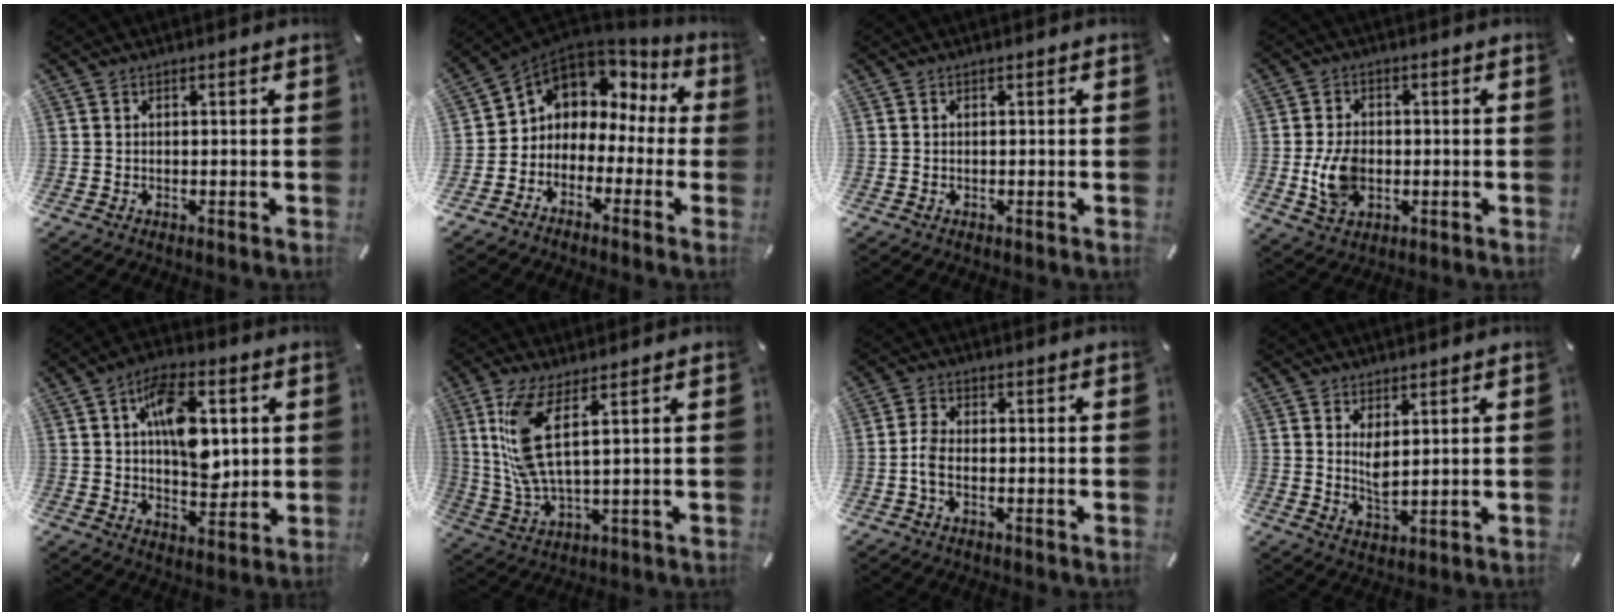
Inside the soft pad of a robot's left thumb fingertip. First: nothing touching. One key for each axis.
{"total": 5.5, "fx": 1.5, "fy": 5.3, "fz": 0.4, "tx": -0.023, "ty": -0.029, "tz": 0.031}
{"total": 0.0}
{"total": 8.5, "fx": -1.2, "fy": 6.1, "fz": 5.7, "tx": -0.112, "ty": 0.001, "tz": -0.022}
{"total": 14.3, "fx": 2.9, "fy": 8.5, "fz": 11.1, "tx": -0.158, "ty": -0.001, "tz": 0.048}
{"total": 12.3, "fx": 3.9, "fy": 3.2, "fz": 11.2, "tx": -0.248, "ty": -0.015, "tz": 0.068}
{"total": 3.8, "fx": -1.0, "fy": 1.9, "fz": 3.2, "tx": -0.066, "ty": 0.007, "tz": -0.020}
{"total": 4.4, "fx": 2.3, "fy": 1.6, "fz": 3.4, "tx": -0.055, "ty": -0.014, "tz": 0.038}